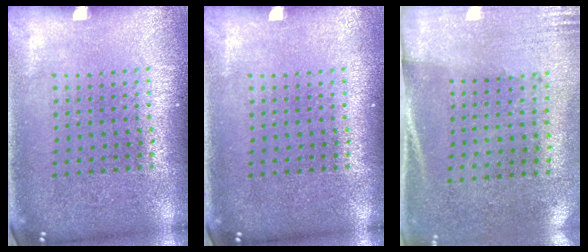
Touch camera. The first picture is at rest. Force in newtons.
{"total": 0.0}
{"total": 2.7, "press": 2.4, "slide": 1.3}